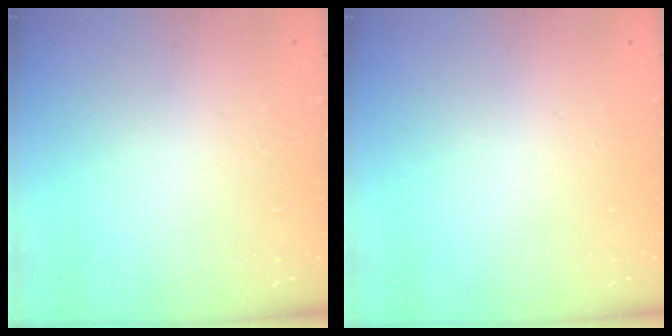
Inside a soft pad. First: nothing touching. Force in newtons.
{"total": 0.0}